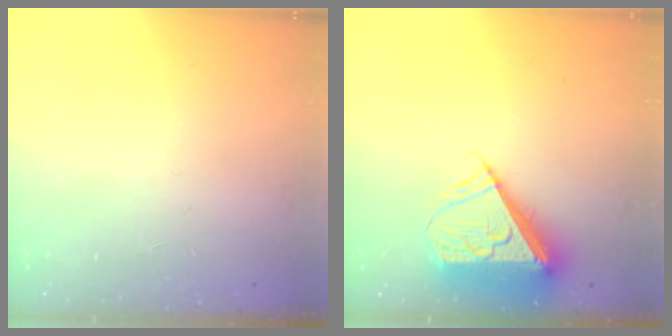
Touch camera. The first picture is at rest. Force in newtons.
{"total": 10.1, "press": 10.0, "slide": 1.3}